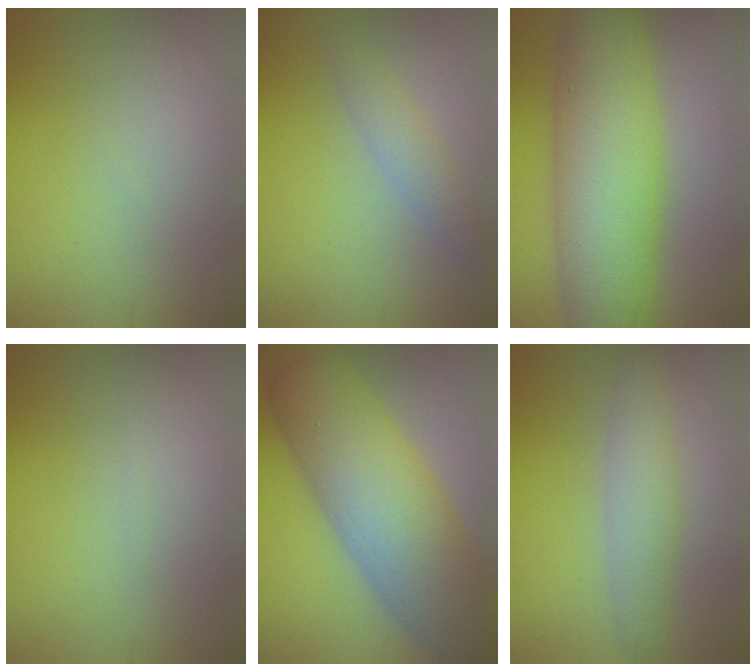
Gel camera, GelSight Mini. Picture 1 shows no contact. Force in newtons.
{"total": 2.0, "press": 2.0, "slide": 0.1}
{"total": 11.4, "press": 11.4, "slide": 0.1}
{"total": 0.0}
{"total": 11.6, "press": 11.5, "slide": 0.5}
{"total": 3.2, "press": 3.2, "slide": 0.2}